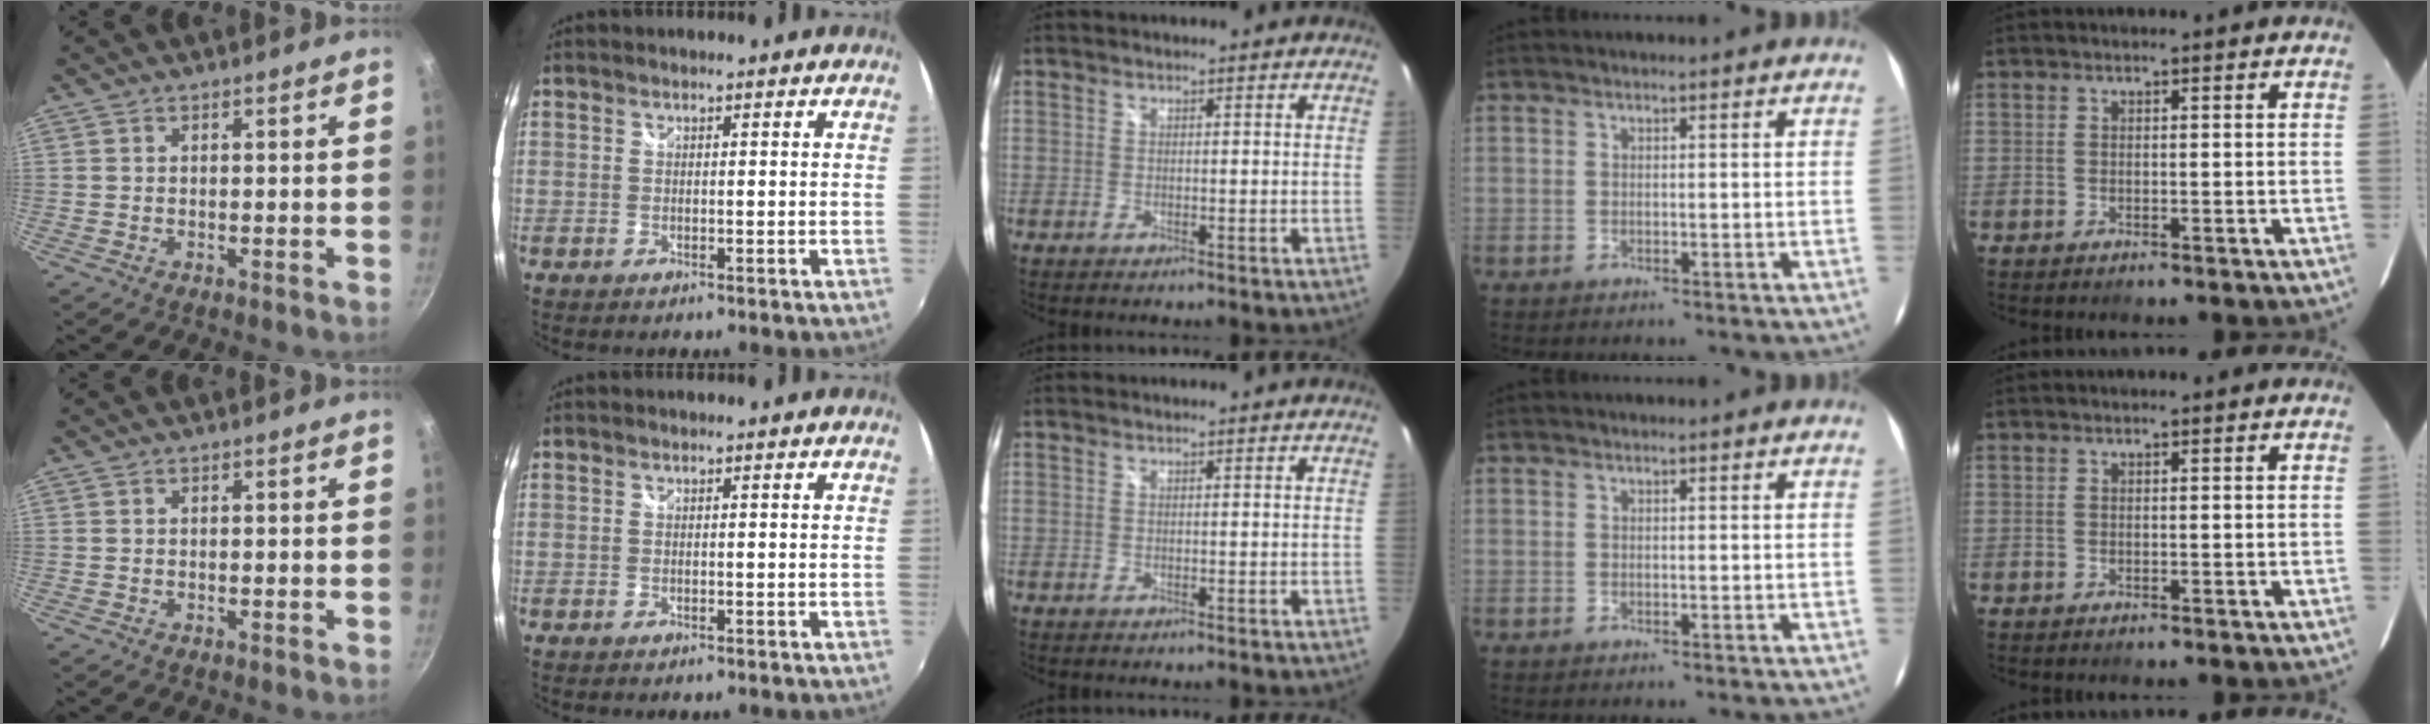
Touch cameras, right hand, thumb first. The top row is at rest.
{}